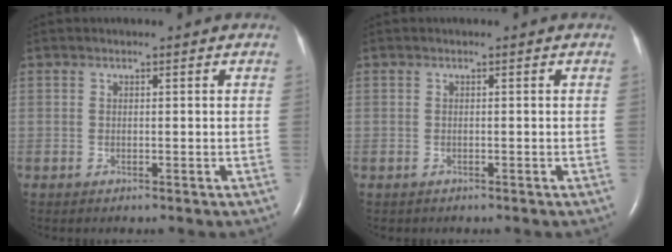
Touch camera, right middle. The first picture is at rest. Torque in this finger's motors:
{"motor_torque": [-0.20, 0.21, -0.03, 0.01]}